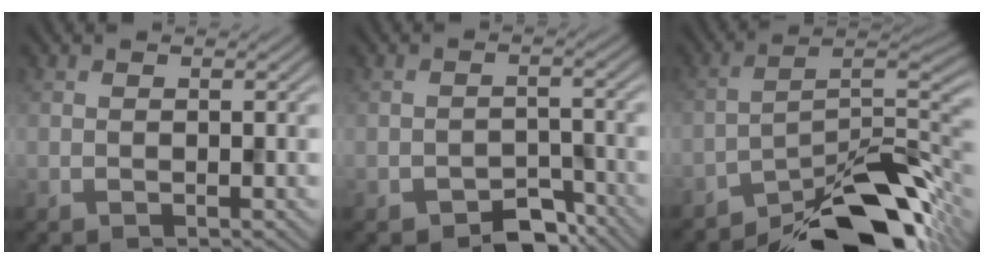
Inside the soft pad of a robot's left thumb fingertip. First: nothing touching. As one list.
[{"total": 4.5, "force": [-3.2, 2.5, 2.0], "torque": [-0.027, -0.003, -0.054]}, {"total": 14.3, "force": [-10.6, 4.0, 8.7], "torque": [-0.130, -0.001, -0.181]}]